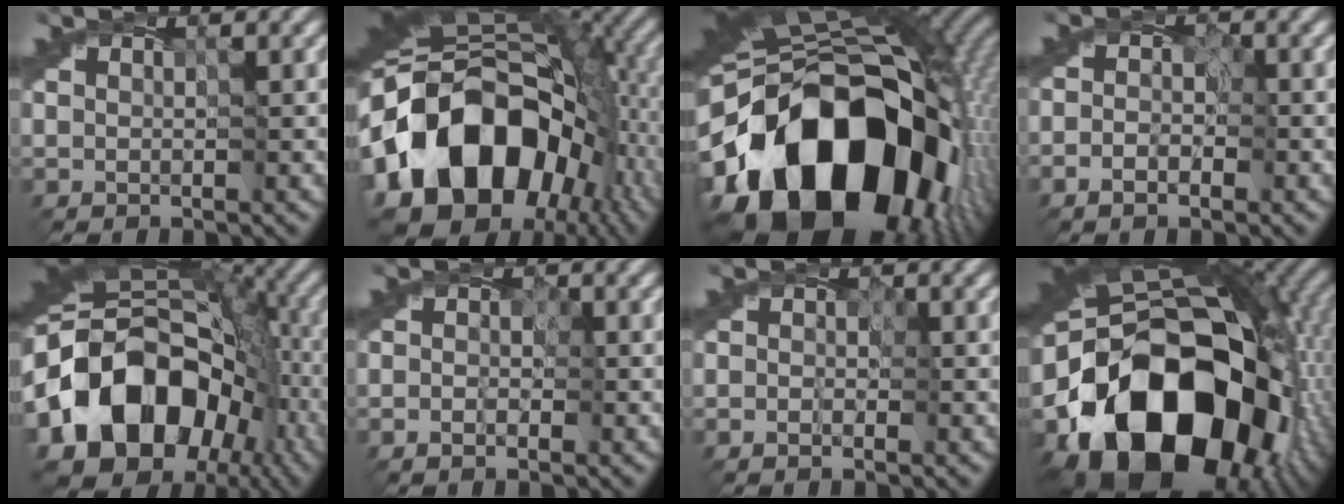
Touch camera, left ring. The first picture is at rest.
{"total": 20.0, "force": [-3.9, 13.8, 13.9], "torque": [-0.284, -0.013, -0.065]}
{"total": 20.3, "force": [-5.5, 13.4, 14.3], "torque": [-0.259, -0.026, -0.079]}
{"total": 2.4, "force": [-1.0, 1.4, 1.7], "torque": [-0.014, -0.001, -0.020]}
{"total": 19.1, "force": [-4.8, 14.0, 12.1], "torque": [-0.233, -0.001, -0.093]}
{"total": 1.5, "force": [-0.7, 0.9, 1.0], "torque": [-0.009, -0.003, -0.014]}
{"total": 1.2, "force": [-0.6, 0.7, 0.8], "torque": [-0.012, -0.003, -0.008]}
{"total": 19.2, "force": [-6.9, 13.7, 11.7], "torque": [-0.208, -0.028, -0.111]}